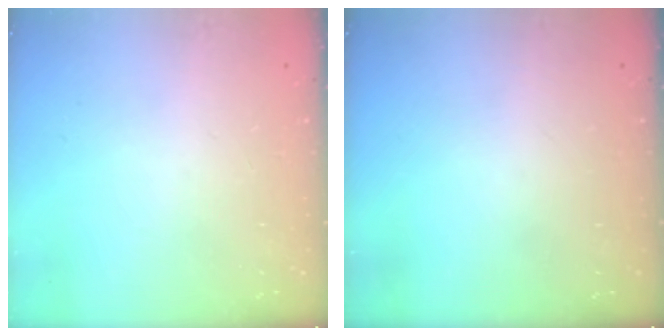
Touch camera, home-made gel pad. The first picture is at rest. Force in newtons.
{"total": 0.0}